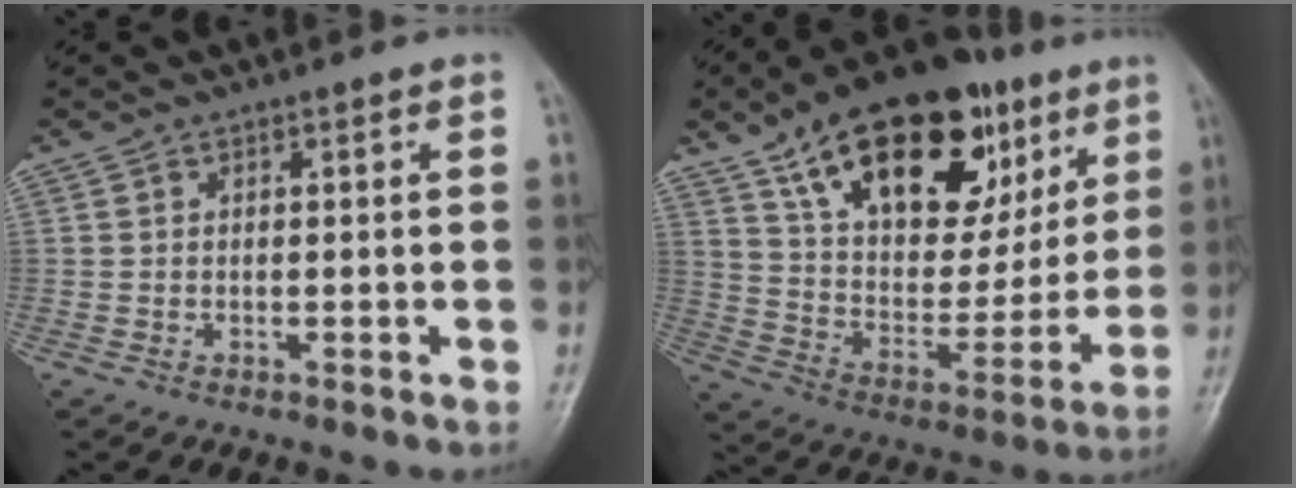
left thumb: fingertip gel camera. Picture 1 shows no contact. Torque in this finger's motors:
{"motor_torque": [0.50, 0.50, 1.62, -1.15, 0.51]}